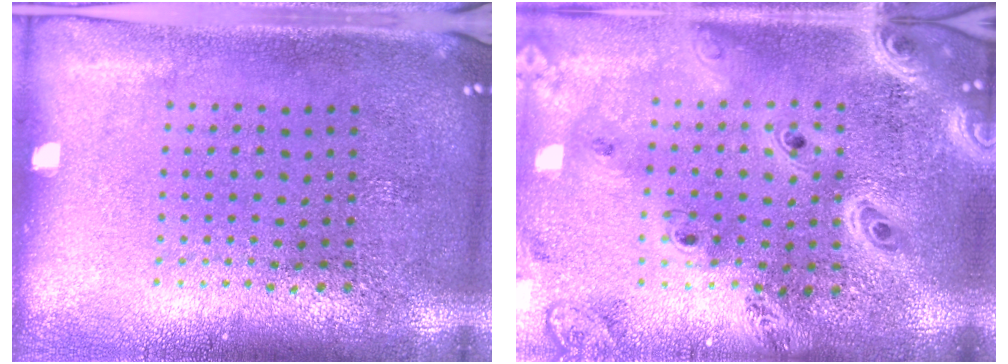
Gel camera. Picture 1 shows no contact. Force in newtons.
{"total": 3.6, "press": 2.8, "slide": 2.2}